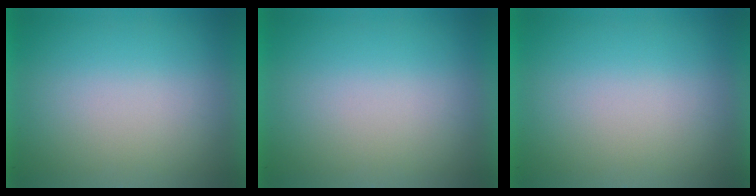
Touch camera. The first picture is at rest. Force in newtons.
{"total": 0.0}
{"total": 0.0}